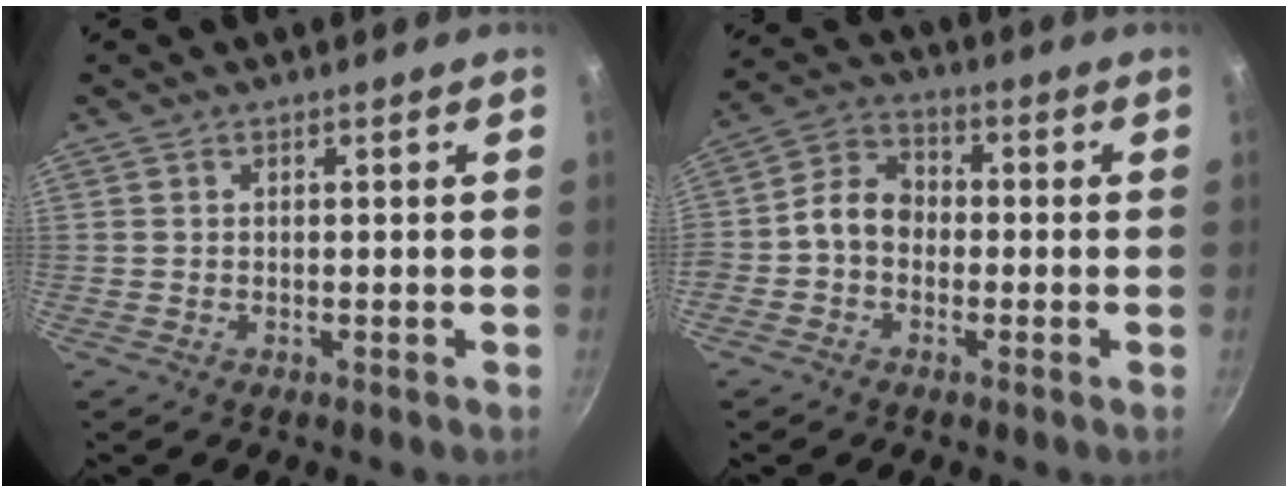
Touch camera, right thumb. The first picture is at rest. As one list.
[{"total": 7.3, "force": [-1.2, 5.8, 4.3], "torque": [-0.055, 0.026, -0.043]}]